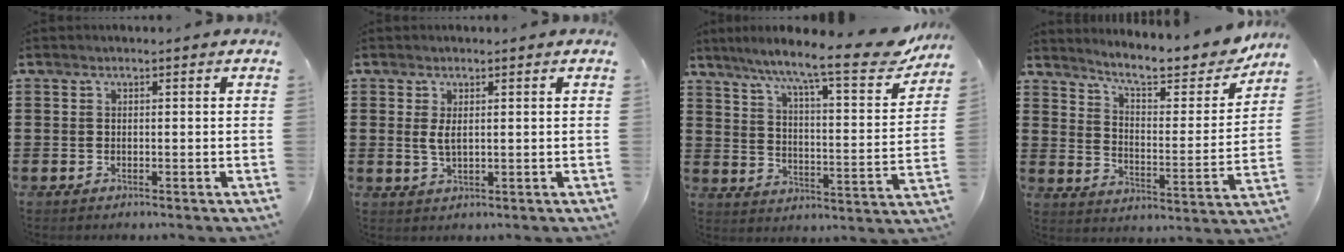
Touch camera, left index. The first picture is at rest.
{"total": 2.3, "force": [0.5, 0.8, 2.1], "torque": [-0.050, -0.001, 0.005]}
{"total": 11.4, "force": [9.2, 0.6, 6.8], "torque": [-0.134, -0.063, 0.142]}
{"total": 8.8, "force": [7.8, 1.0, 4.0], "torque": [-0.095, -0.054, 0.129]}